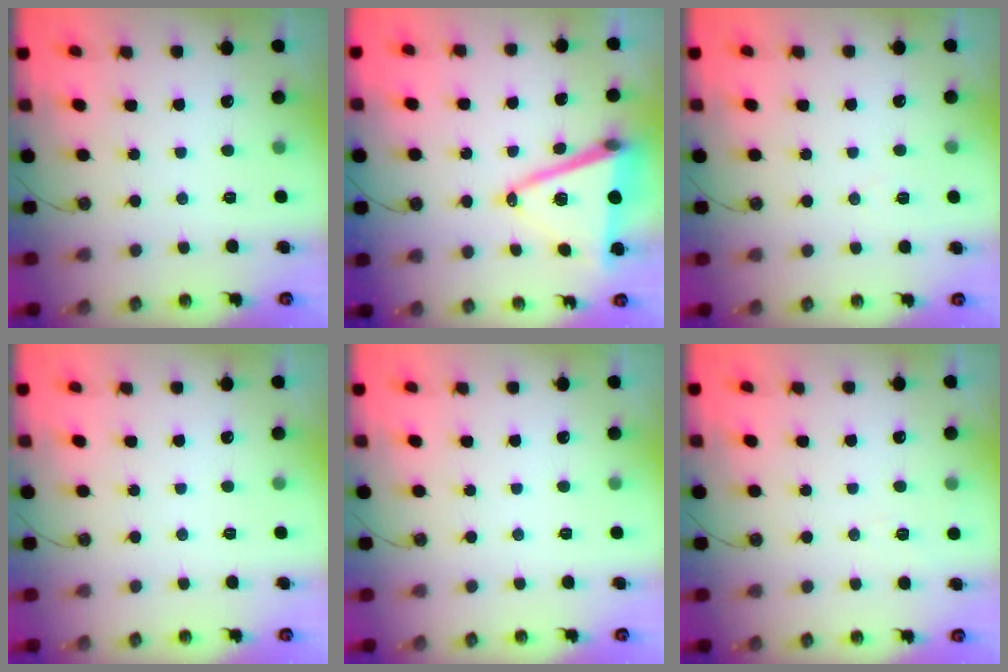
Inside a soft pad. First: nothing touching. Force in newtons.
{"total": 15.0, "press": 14.5, "slide": 3.9}
{"total": 6.6, "press": 4.9, "slide": 4.4}
{"total": 0.0}
{"total": 0.0}
{"total": 3.7, "press": 3.3, "slide": 1.7}